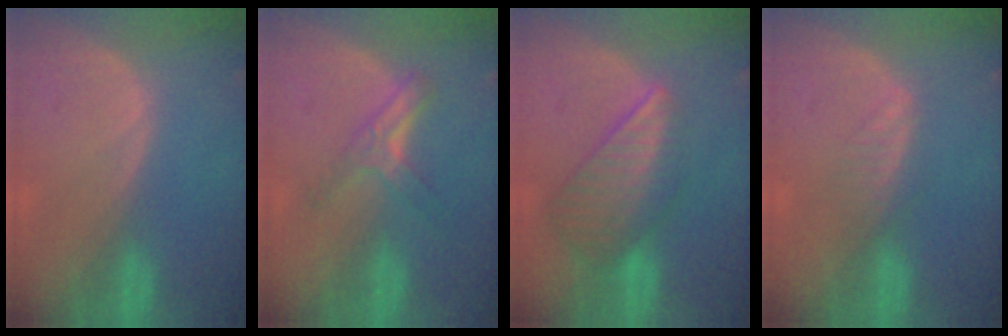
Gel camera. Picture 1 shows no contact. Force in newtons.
{"total": 5.5, "press": 4.9, "slide": 2.6}
{"total": 8.6, "press": 7.5, "slide": 4.1}
{"total": 2.3, "press": 2.3, "slide": 0.1}